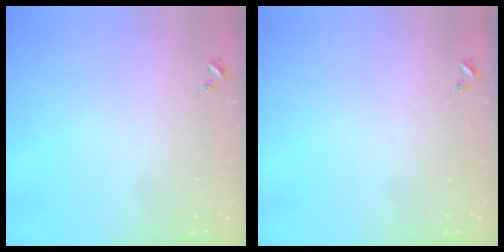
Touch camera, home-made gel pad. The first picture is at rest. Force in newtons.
{"total": 0.0}